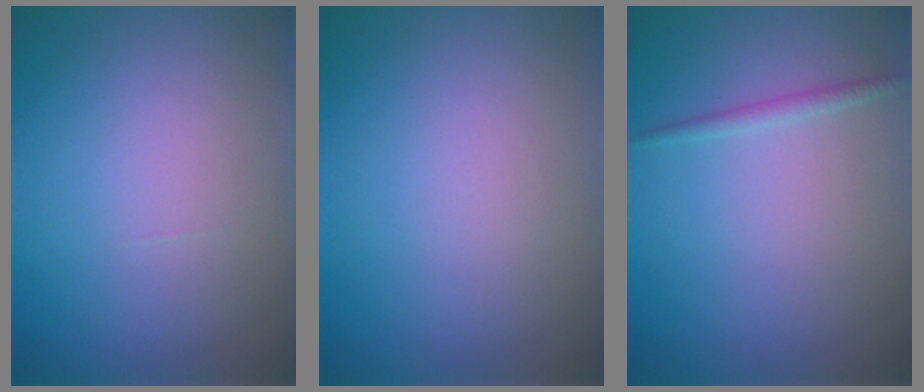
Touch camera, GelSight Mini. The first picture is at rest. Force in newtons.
{"total": 0.0}
{"total": 0.9, "press": 0.9, "slide": 0.0}